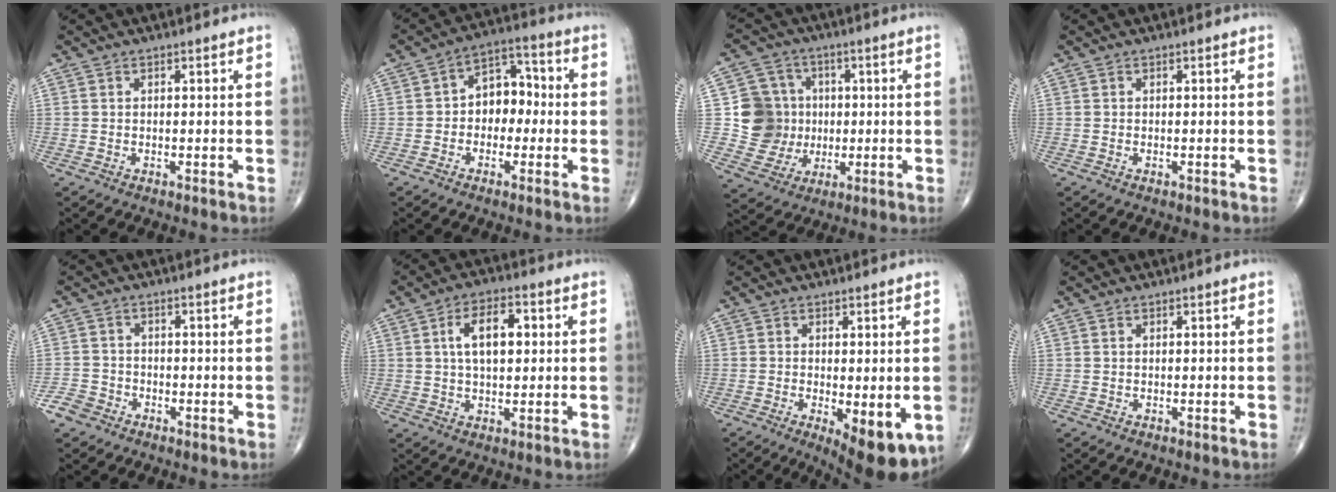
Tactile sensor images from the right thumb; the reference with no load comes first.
{"total": 8.6, "force": [-0.6, 6.3, 5.8], "torque": [-0.051, 0.036, -0.023]}
{"total": 11.1, "force": [0.3, 10.6, 3.1], "torque": [-0.010, 0.012, 0.009]}
{"total": 0.0}
{"total": 3.6, "force": [-2.5, 2.5, 0.6], "torque": [-0.001, 0.013, -0.053]}
{"total": 9.2, "force": [2.0, 4.9, 7.6], "torque": [-0.115, 0.009, 0.031]}
{"total": 10.2, "force": [-3.5, 3.5, 8.9], "torque": [-0.116, -0.021, -0.043]}
{"total": 0.0}